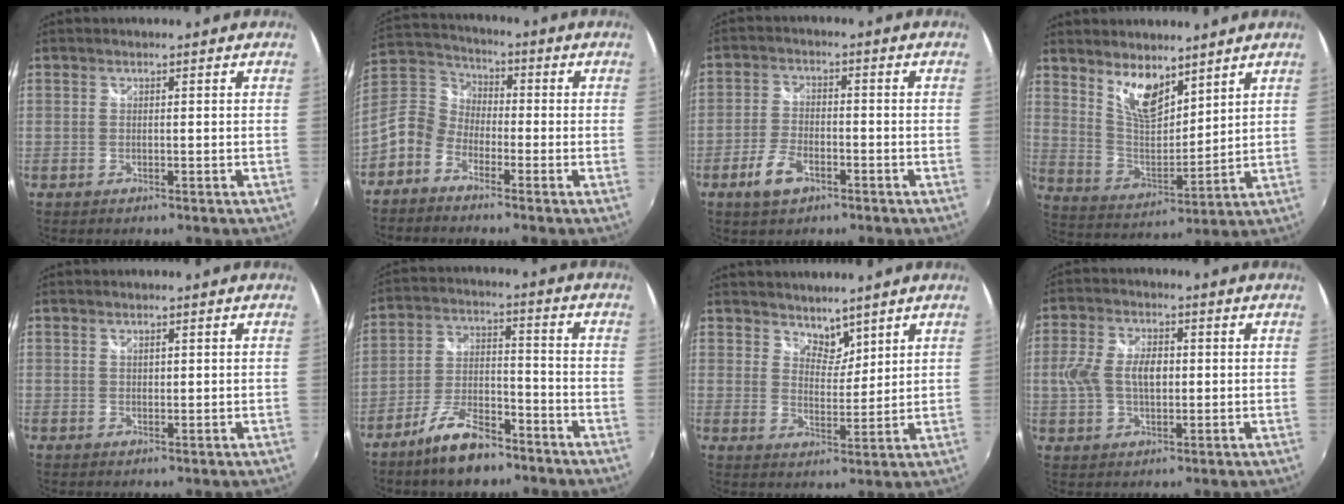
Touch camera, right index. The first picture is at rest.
{"total": 9.3, "force": [-4.6, 7.0, 4.0], "torque": [-0.098, 0.025, -0.112]}
{"total": 6.3, "force": [-3.5, 3.3, 4.0], "torque": [-0.093, 0.000, -0.062]}
{"total": 9.9, "force": [7.1, 4.0, 5.6], "torque": [-0.098, -0.005, 0.141]}
{"total": 0.8, "force": [0.5, 0.5, 0.3], "torque": [-0.003, 0.001, 0.009]}
{"total": 10.8, "force": [-7.9, 4.0, 6.1], "torque": [-0.125, 0.008, -0.134]}
{"total": 4.4, "force": [3.8, 2.1, 1.0], "torque": [-0.006, 0.001, 0.067]}
{"total": 8.4, "force": [0.2, 5.0, 6.8], "torque": [-0.138, 0.010, 0.004]}